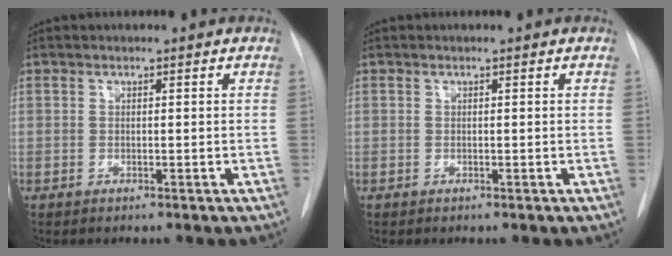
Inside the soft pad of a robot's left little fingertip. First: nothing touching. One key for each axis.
{"total": 0.0}